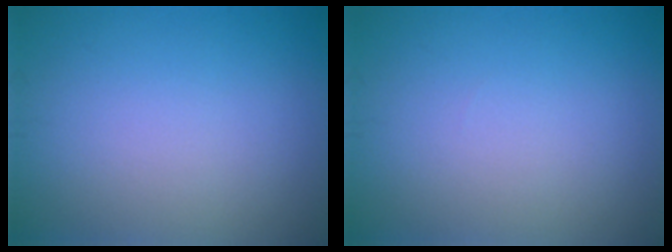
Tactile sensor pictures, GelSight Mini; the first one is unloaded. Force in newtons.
{"total": 0.0}